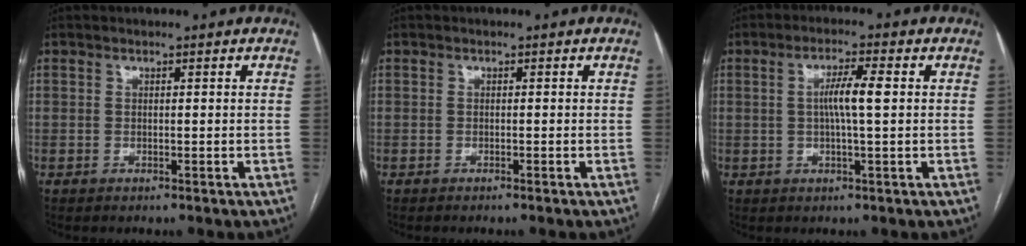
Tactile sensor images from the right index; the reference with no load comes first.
{"total": 0.7, "force": [-0.6, -0.2, 0.3], "torque": [-0.001, 0.003, -0.012]}
{"total": 4.9, "force": [0.4, 0.0, 4.9], "torque": [-0.091, 0.004, 0.007]}